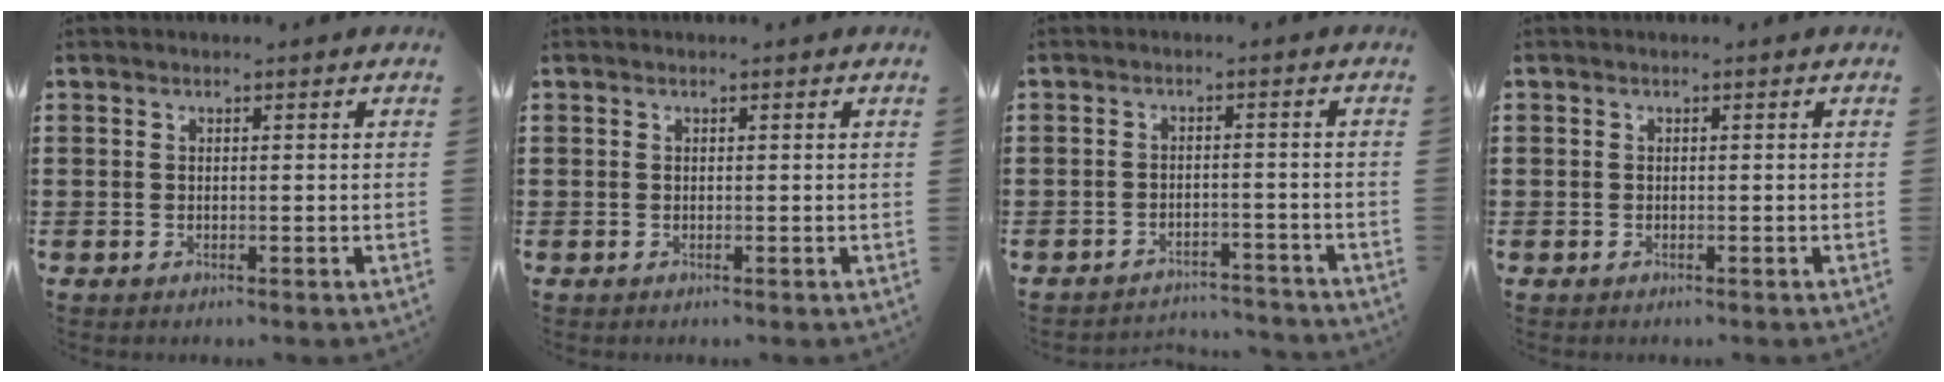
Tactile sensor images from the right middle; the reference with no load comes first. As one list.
[{"total": 0.0}, {"total": 3.1, "force": [-3.0, 0.2, -0.1], "torque": [-0.006, -0.001, -0.065]}, {"total": 0.6, "force": [-0.3, 0.5, 0.1], "torque": [-0.003, 0.001, -0.007]}]